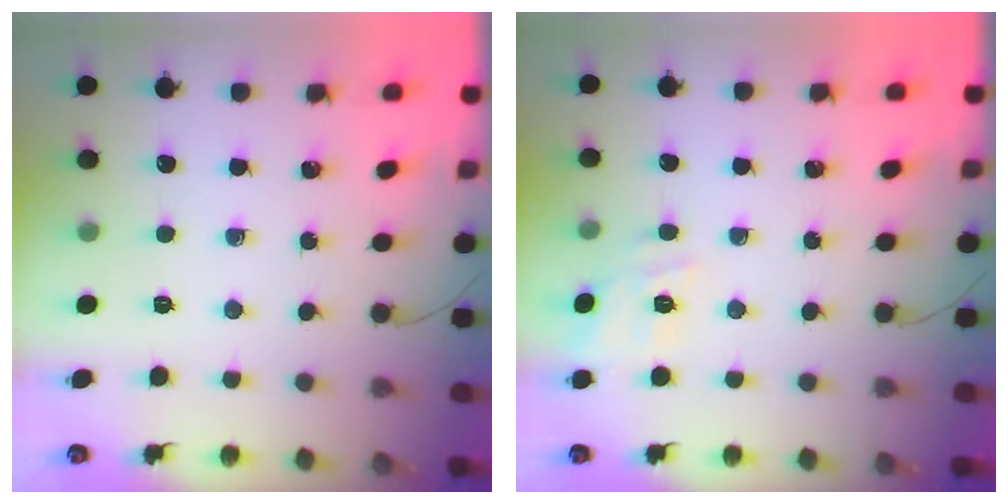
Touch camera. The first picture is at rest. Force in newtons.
{"total": 12.3, "press": 12.2, "slide": 1.1}